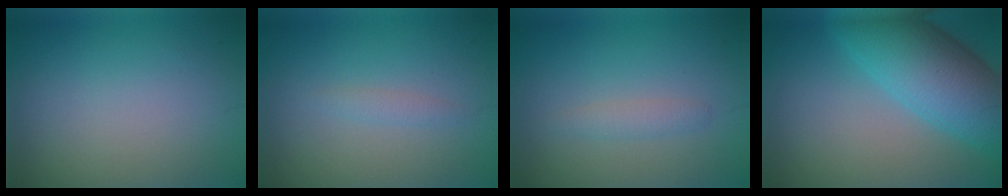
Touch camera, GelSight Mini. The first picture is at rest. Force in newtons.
{"total": 0.9, "press": 0.9, "slide": 0.0}
{"total": 1.3, "press": 1.3, "slide": 0.1}
{"total": 9.6, "press": 9.6, "slide": 0.3}